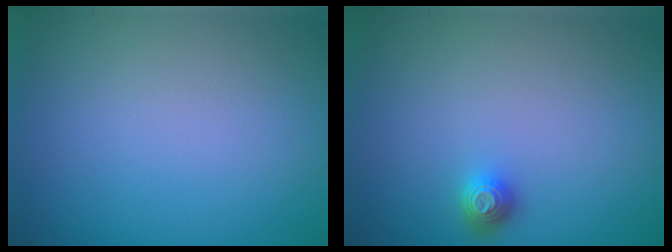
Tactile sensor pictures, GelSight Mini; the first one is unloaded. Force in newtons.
{"total": 1.4, "press": 1.2, "slide": 0.5}